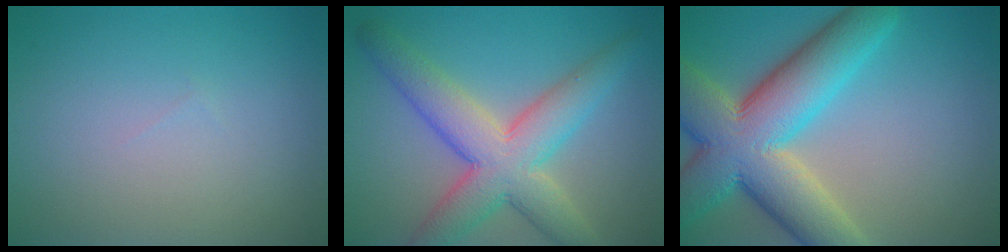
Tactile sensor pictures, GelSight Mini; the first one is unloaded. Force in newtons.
{"total": 7.9, "press": 7.9, "slide": 0.3}
{"total": 12.3, "press": 12.2, "slide": 0.9}